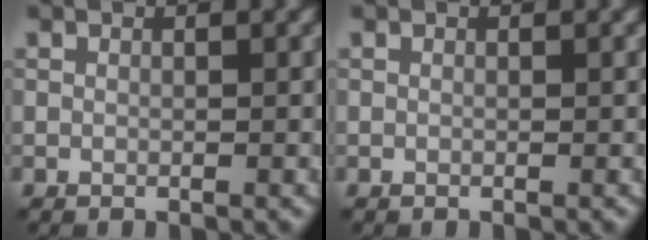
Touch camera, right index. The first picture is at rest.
{"total": 0.0}